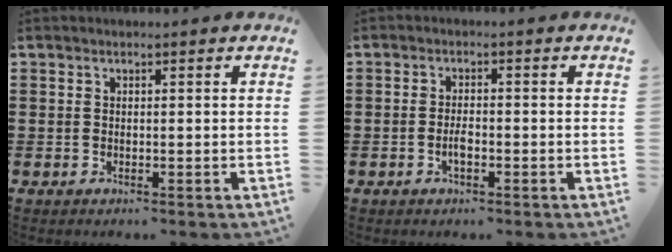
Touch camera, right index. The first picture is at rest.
{"total": 2.3, "force": [-0.9, 0.8, 2.0], "torque": [-0.045, 0.000, -0.020]}